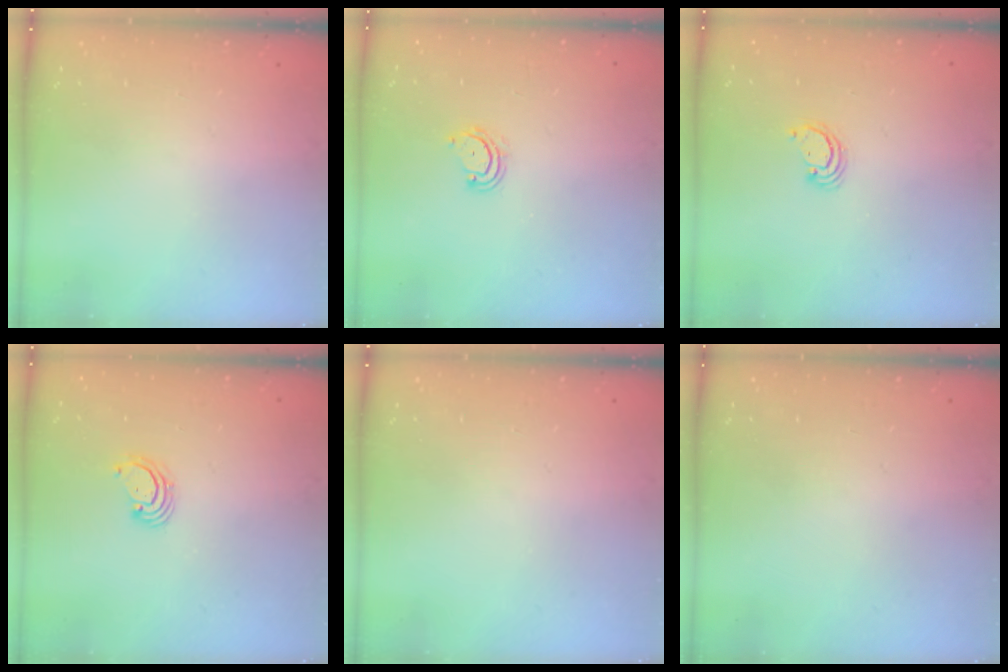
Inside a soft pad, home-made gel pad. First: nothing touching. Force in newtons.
{"total": 4.0, "press": 4.0, "slide": 0.3}
{"total": 2.6, "press": 2.6, "slide": 0.3}
{"total": 2.8, "press": 2.8, "slide": 0.3}
{"total": 0.0}
{"total": 0.0}